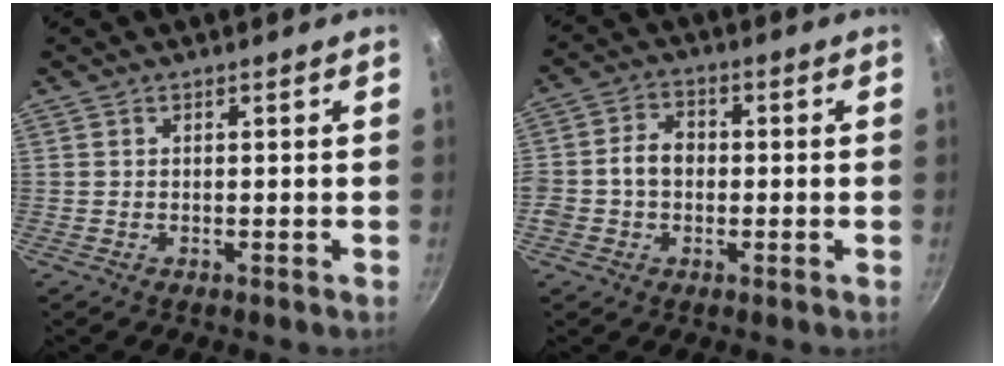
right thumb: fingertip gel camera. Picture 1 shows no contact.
{"total": 6.2, "force": [-0.6, 5.0, 3.7], "torque": [-0.045, 0.018, -0.020]}